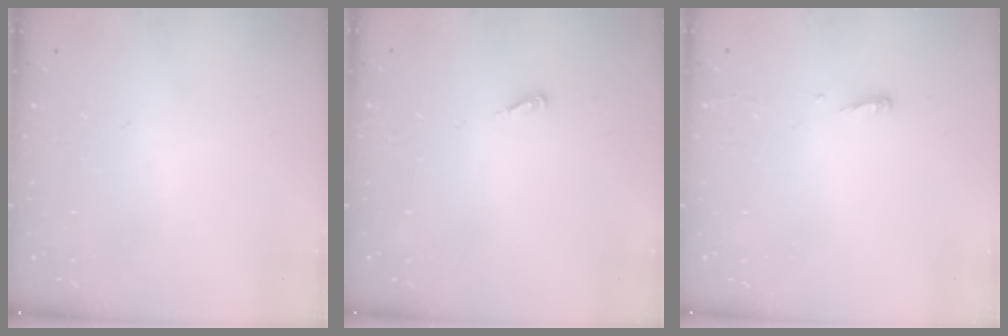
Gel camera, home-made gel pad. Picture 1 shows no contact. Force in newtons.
{"total": 2.1, "press": 2.1, "slide": 0.1}
{"total": 6.5, "press": 2.8, "slide": 5.8}